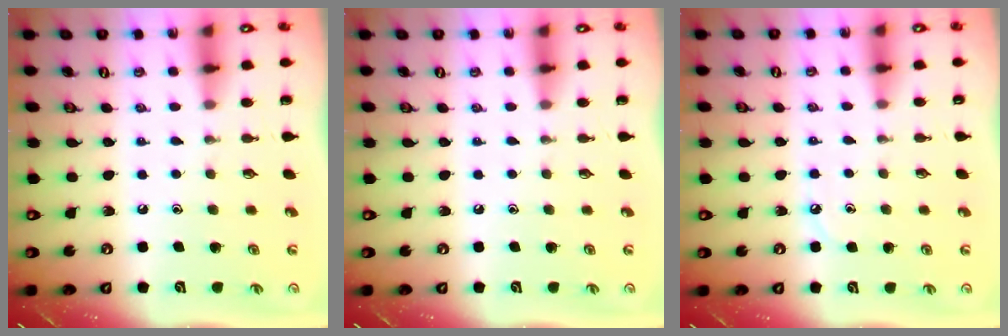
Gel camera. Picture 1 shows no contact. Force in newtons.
{"total": 0.0}
{"total": 3.3, "press": 3.2, "slide": 0.4}